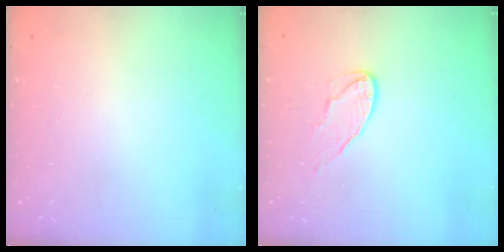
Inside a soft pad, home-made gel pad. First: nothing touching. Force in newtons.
{"total": 6.8, "press": 6.8, "slide": 0.2}